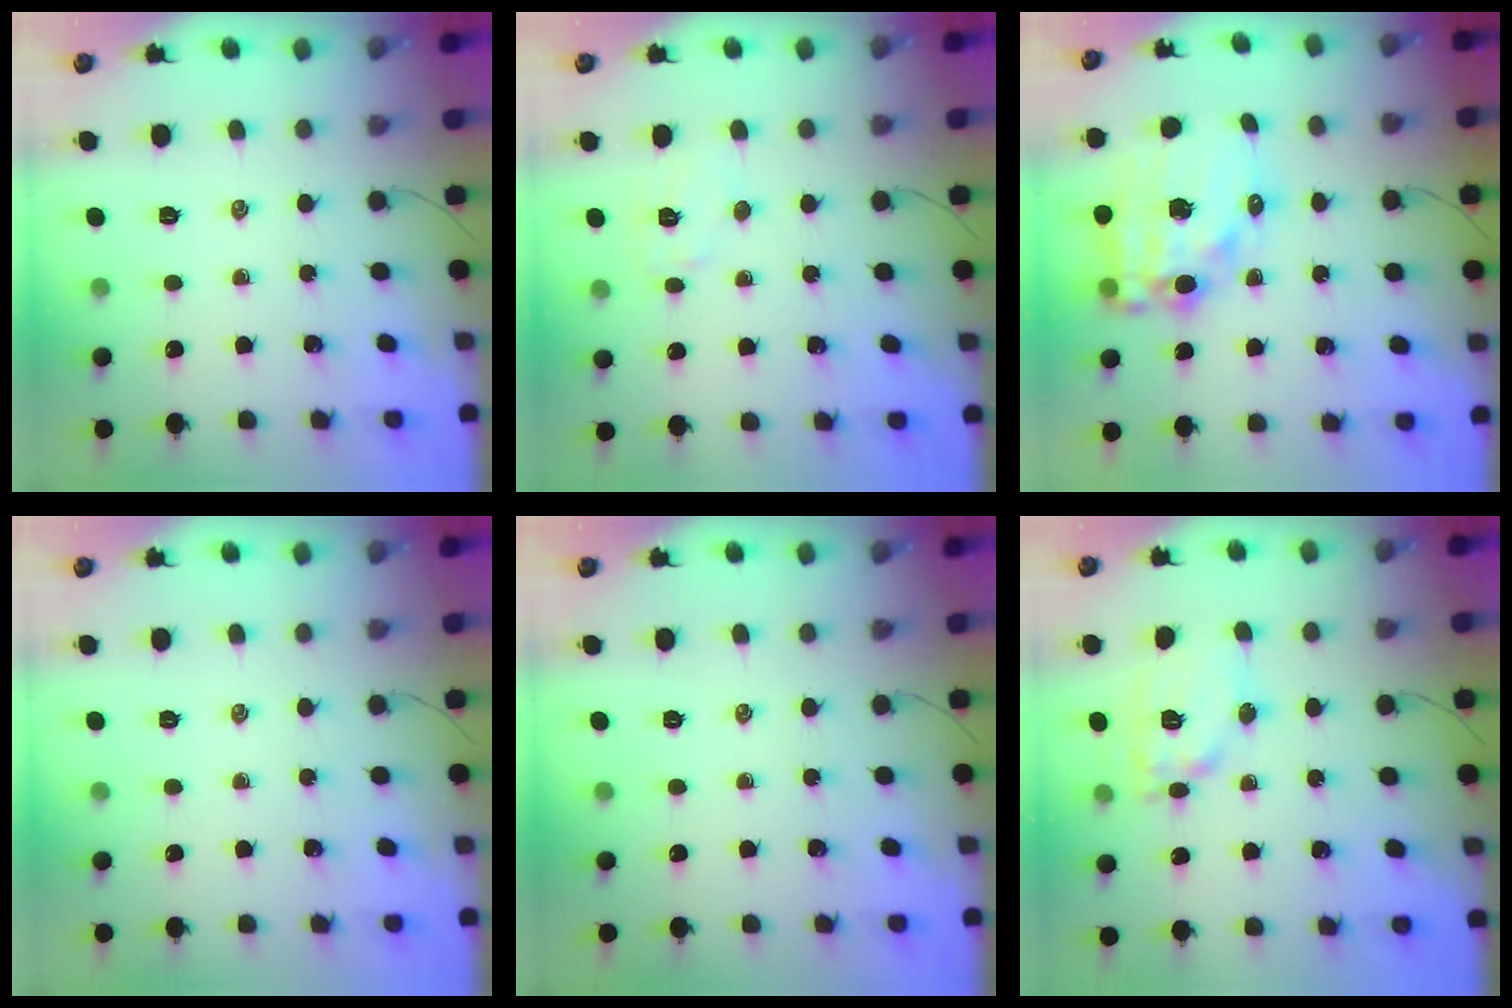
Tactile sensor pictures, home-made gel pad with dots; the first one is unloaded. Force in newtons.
{"total": 4.8, "press": 4.8, "slide": 0.6}
{"total": 15.7, "press": 15.3, "slide": 3.5}
{"total": 0.0}
{"total": 0.0}
{"total": 12.9, "press": 12.9, "slide": 0.7}